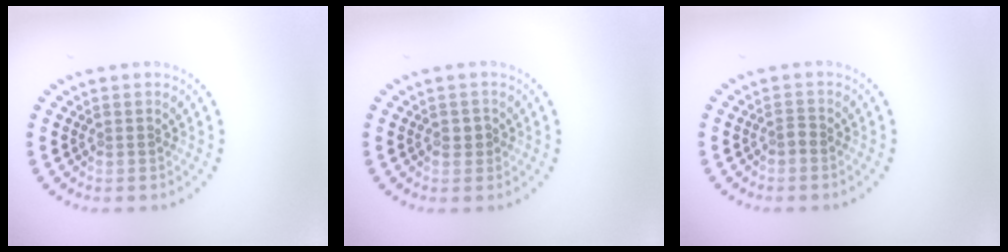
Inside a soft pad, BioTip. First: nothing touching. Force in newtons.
{"total": 1.2, "press": 1.1, "slide": 0.4}
{"total": 0.7, "press": 0.6, "slide": 0.3}